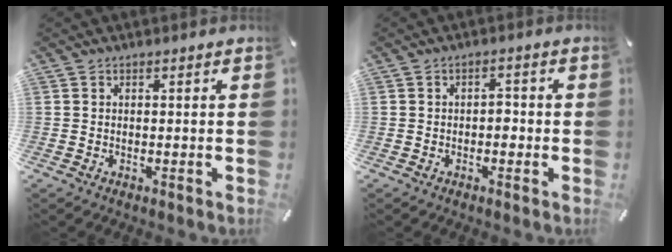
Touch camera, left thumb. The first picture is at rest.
{"total": 2.3, "force": [-0.8, 1.4, 1.6], "torque": [-0.032, 0.007, -0.017]}